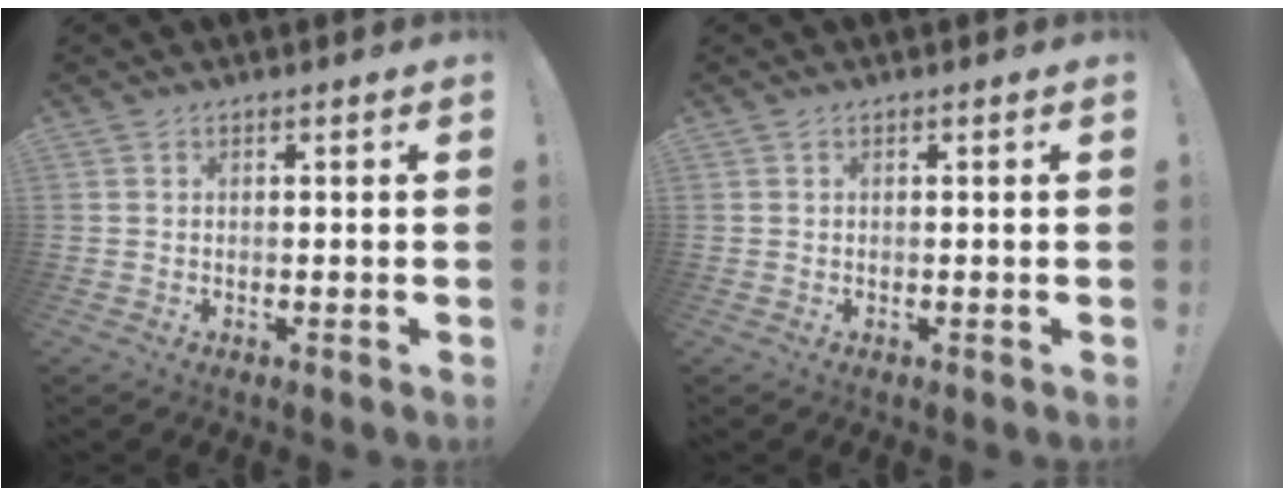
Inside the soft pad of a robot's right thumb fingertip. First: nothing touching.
{"total": 0.0}